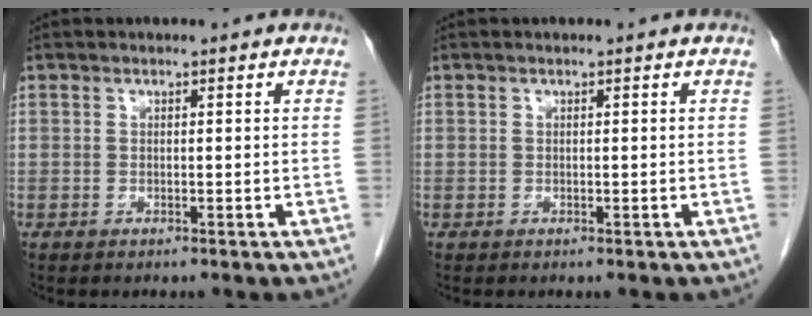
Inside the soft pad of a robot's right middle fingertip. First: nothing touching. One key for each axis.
{"total": 0.0}